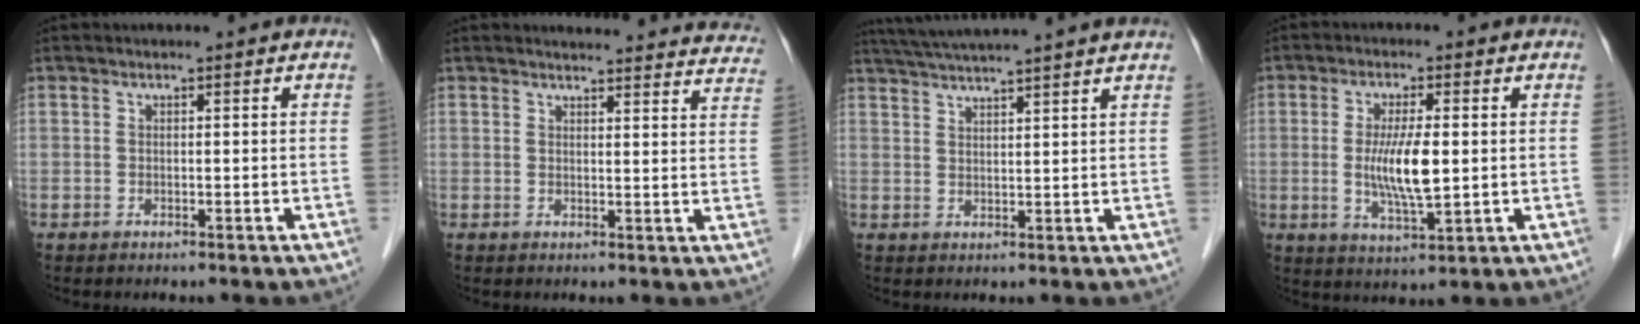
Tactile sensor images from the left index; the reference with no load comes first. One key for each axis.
{"total": 20.1, "fx": 19.5, "fy": 3.1, "fz": 3.9, "tx": -0.029, "ty": -0.058, "tz": 0.201}
{"total": 11.5, "fx": 10.2, "fy": -1.2, "fz": 5.2, "tx": -0.093, "ty": 0.029, "tz": 0.143}
{"total": 7.4, "fx": 0.1, "fy": 1.3, "fz": 7.2, "tx": -0.146, "ty": -0.014, "tz": 0.002}